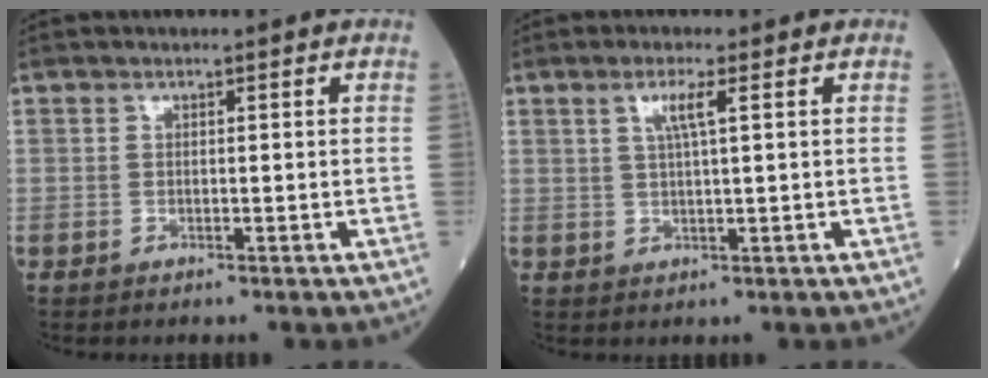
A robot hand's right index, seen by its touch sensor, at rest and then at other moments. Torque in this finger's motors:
{"motor_torque": [0.22, 0.27, 0.04, 0.06]}